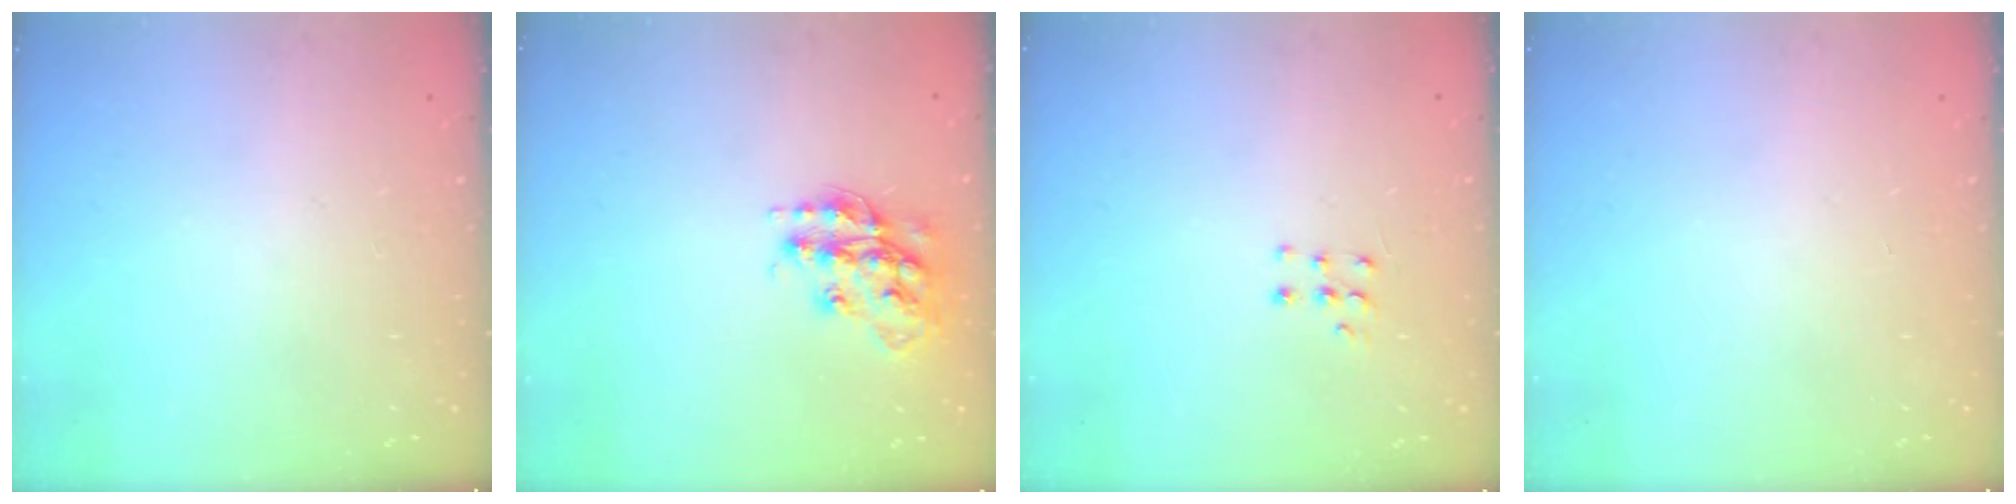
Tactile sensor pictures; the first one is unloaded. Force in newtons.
{"total": 14.6, "press": 14.5, "slide": 0.7}
{"total": 3.3, "press": 3.3, "slide": 0.5}
{"total": 0.0}